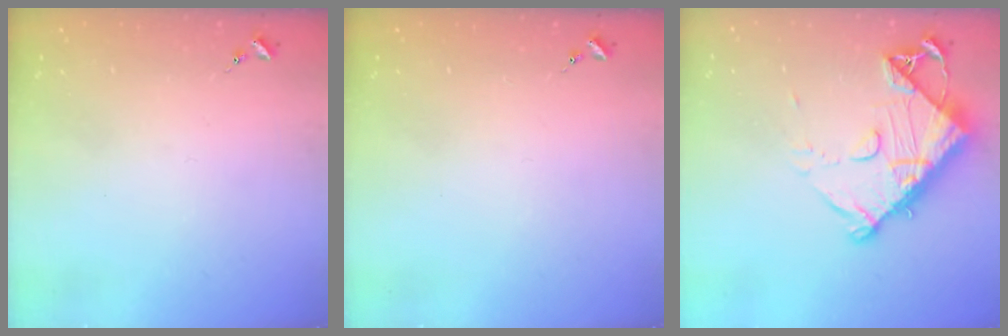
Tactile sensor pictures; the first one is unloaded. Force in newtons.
{"total": 0.0}
{"total": 15.0, "press": 14.9, "slide": 1.7}